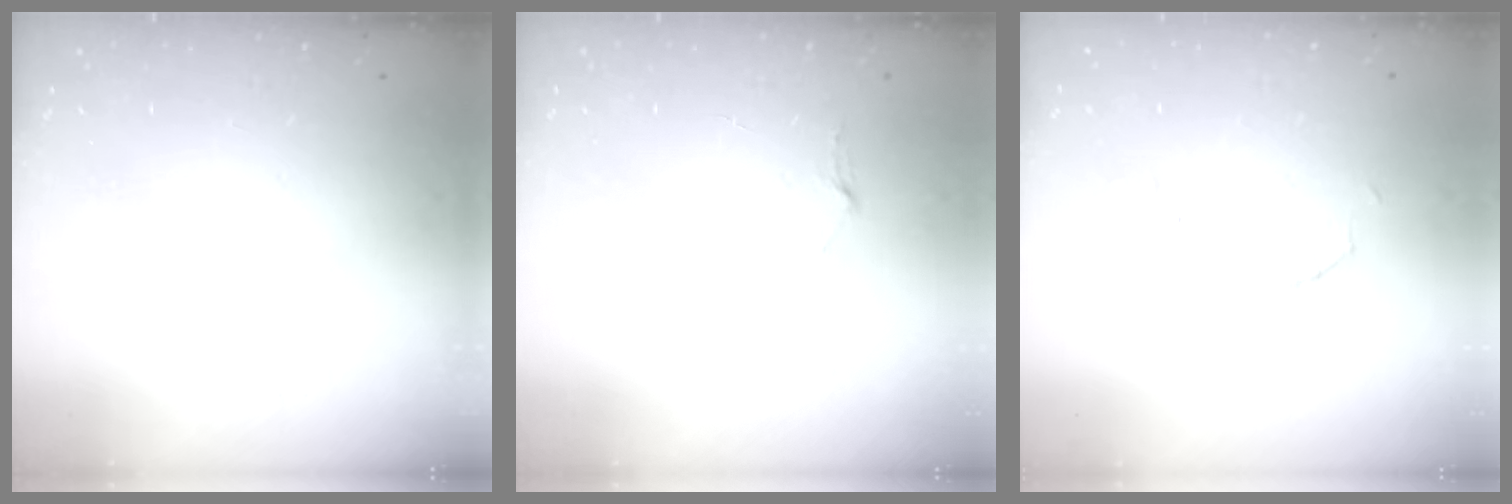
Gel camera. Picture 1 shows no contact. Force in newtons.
{"total": 2.9, "press": 2.9, "slide": 0.3}
{"total": 2.6, "press": 2.6, "slide": 0.2}